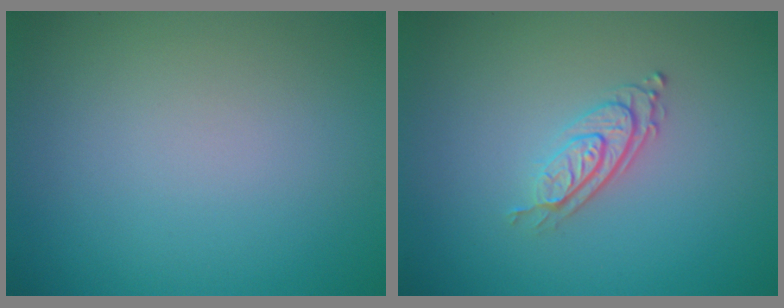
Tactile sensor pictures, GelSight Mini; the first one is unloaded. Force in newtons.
{"total": 2.8, "press": 2.1, "slide": 1.9}